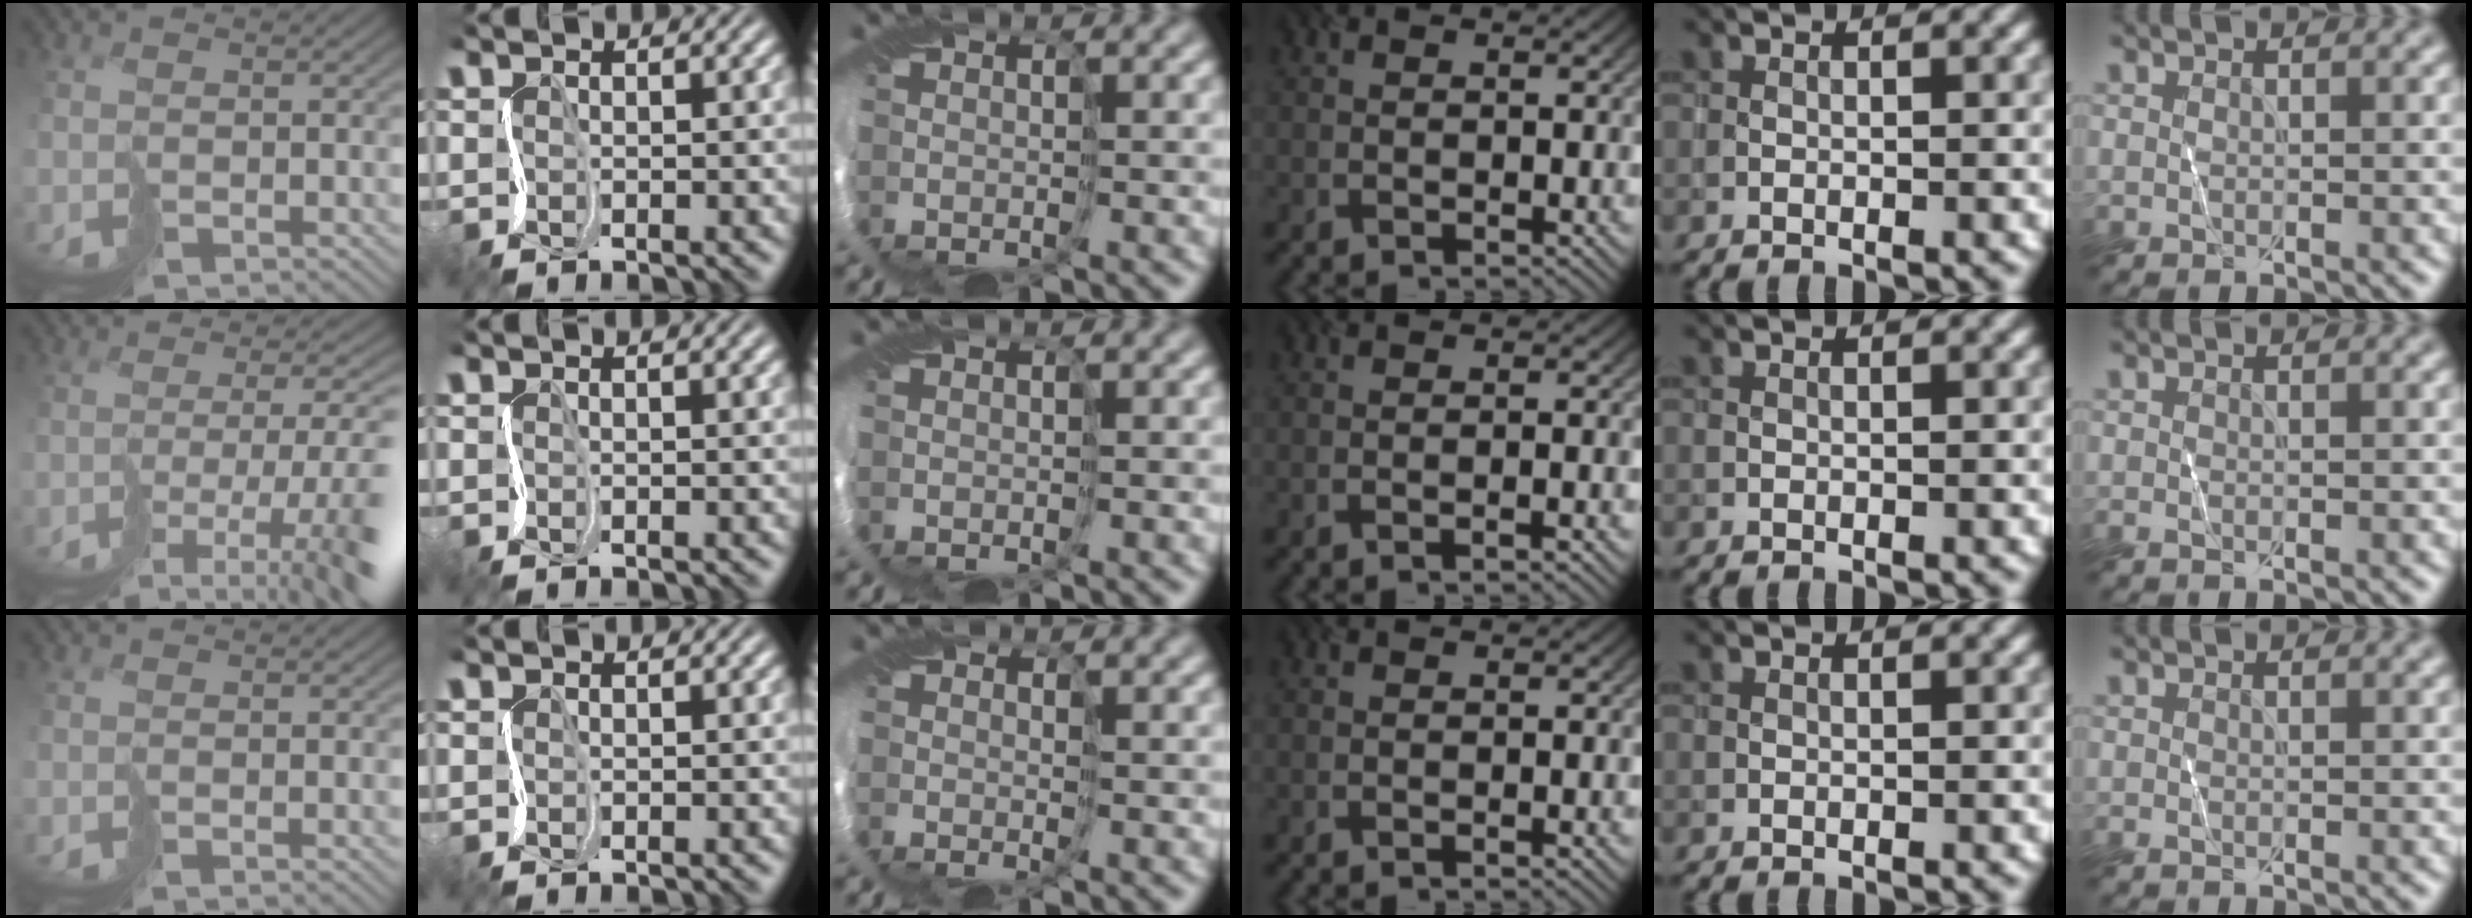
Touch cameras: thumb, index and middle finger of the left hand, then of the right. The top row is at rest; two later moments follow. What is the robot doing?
{"motion": "cut", "object": "paper"}